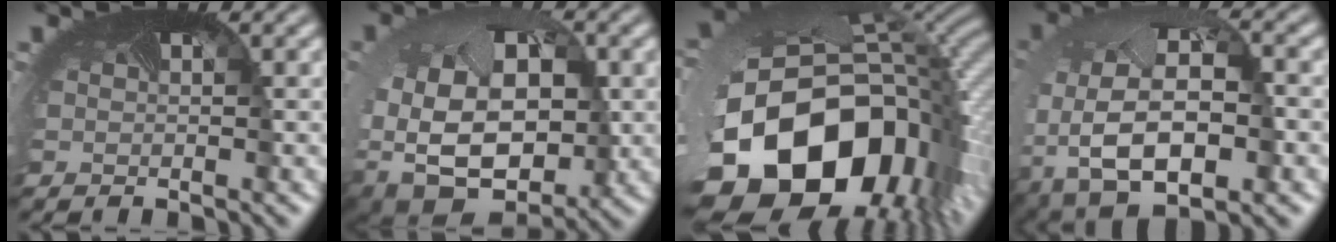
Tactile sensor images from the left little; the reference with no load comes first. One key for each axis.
{"total": 13.8, "fx": -1.2, "fy": 10.3, "fz": 9.1, "tx": -0.183, "ty": -0.040, "tz": 0.011}
{"total": 18.8, "fx": -6.6, "fy": 12.3, "fz": 12.7, "tx": -0.293, "ty": -0.092, "tz": -0.081}
{"total": 10.4, "fx": -3.9, "fy": 6.1, "fz": 7.4, "tx": -0.169, "ty": -0.047, "tz": -0.048}